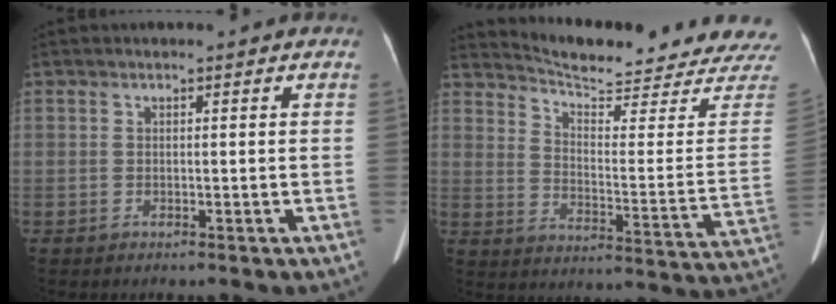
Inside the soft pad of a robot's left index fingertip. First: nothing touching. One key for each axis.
{"total": 22.5, "fx": 21.8, "fy": 1.4, "fz": 5.4, "tx": -0.083, "ty": -0.105, "tz": 0.267}